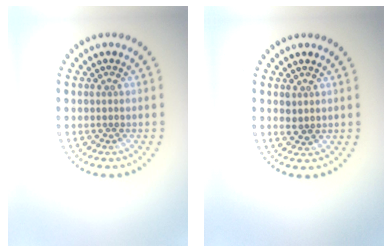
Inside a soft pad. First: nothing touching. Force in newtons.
{"total": 0.9, "press": 0.8, "slide": 0.2}